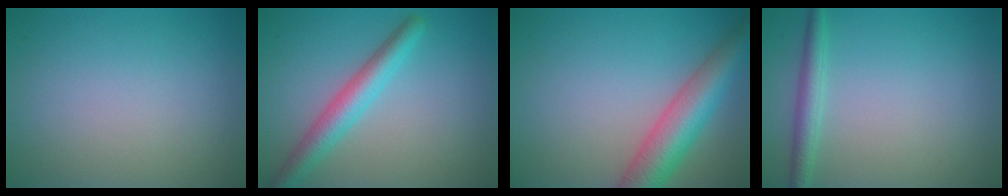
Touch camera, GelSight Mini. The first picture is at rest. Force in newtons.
{"total": 3.8, "press": 3.8, "slide": 0.1}
{"total": 6.7, "press": 6.7, "slide": 0.3}
{"total": 2.2, "press": 2.2, "slide": 0.1}